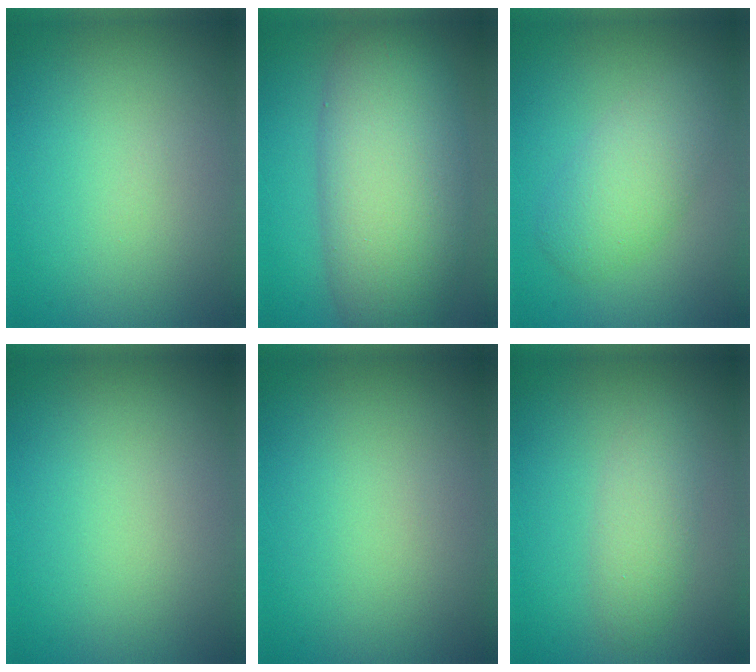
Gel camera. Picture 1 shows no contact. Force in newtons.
{"total": 10.7, "press": 10.7, "slide": 0.5}
{"total": 4.1, "press": 4.1, "slide": 0.1}
{"total": 0.0}
{"total": 0.0}
{"total": 2.6, "press": 2.6, "slide": 0.1}